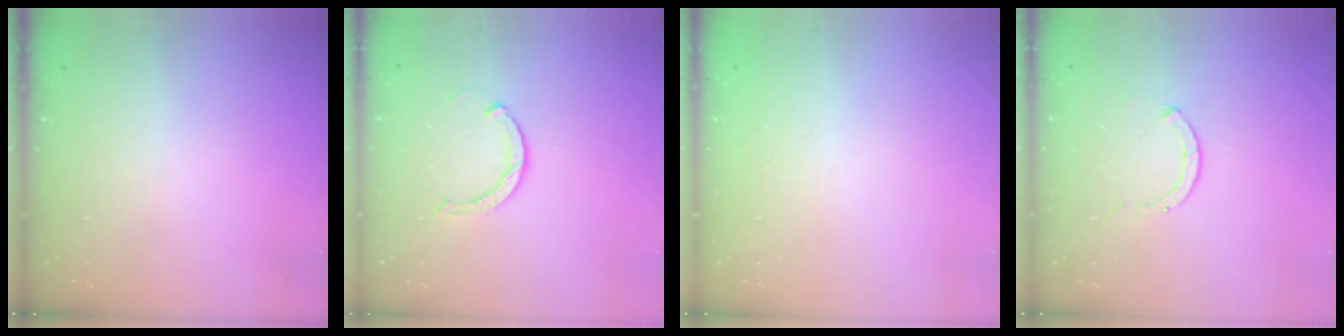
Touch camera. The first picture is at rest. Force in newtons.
{"total": 3.0, "press": 3.0, "slide": 0.1}
{"total": 2.6, "press": 2.6, "slide": 0.2}
{"total": 0.0}